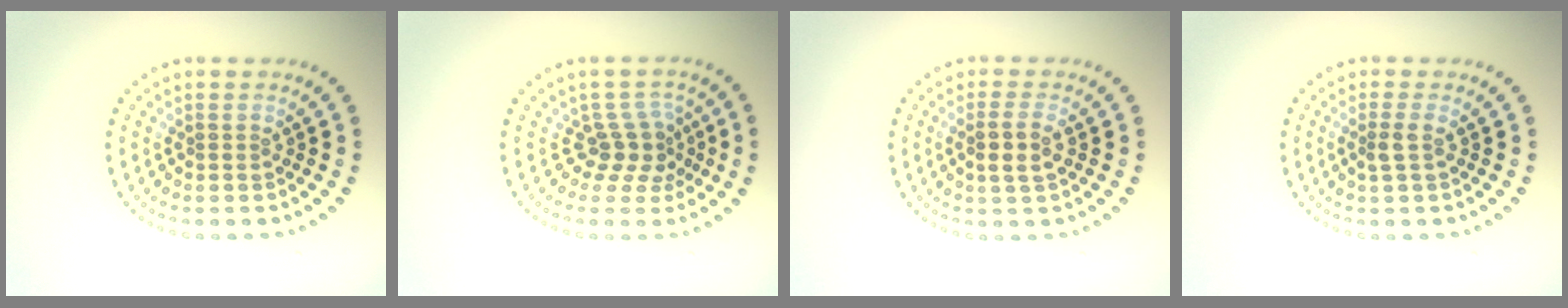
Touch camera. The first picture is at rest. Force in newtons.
{"total": 2.9, "press": 2.0, "slide": 2.0}
{"total": 2.1, "press": 1.9, "slide": 0.7}
{"total": 1.4, "press": 1.1, "slide": 0.8}